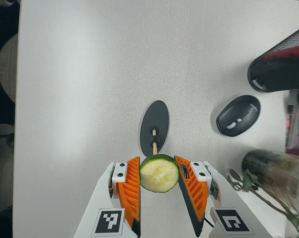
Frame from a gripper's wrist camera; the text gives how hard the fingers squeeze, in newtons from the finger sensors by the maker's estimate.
{"total": 8.5, "left": 8.4, "right": 8.6}